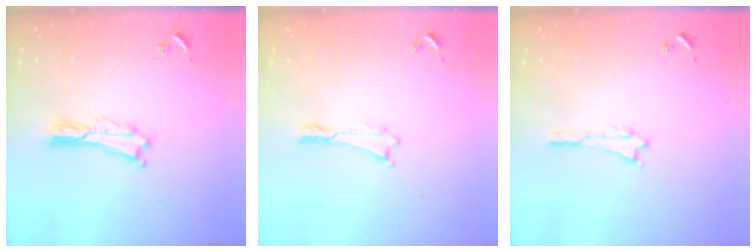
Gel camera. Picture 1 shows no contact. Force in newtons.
{"total": 0.0}
{"total": 0.7, "press": 0.7, "slide": 0.1}